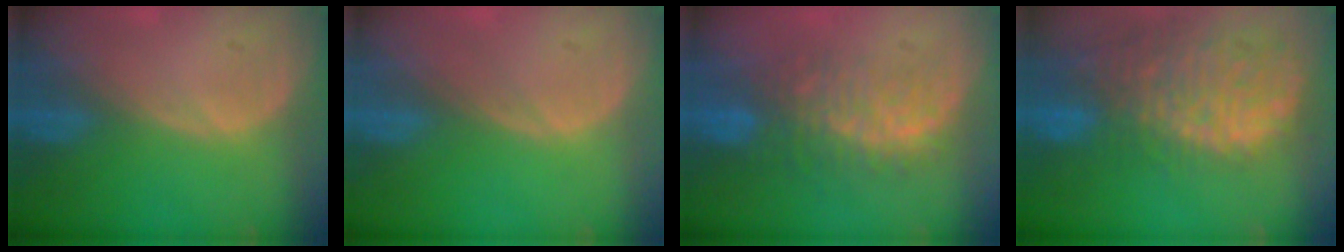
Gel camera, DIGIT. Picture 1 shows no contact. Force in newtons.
{"total": 0.0}
{"total": 8.5, "press": 8.0, "slide": 2.8}
{"total": 14.4, "press": 11.7, "slide": 8.3}